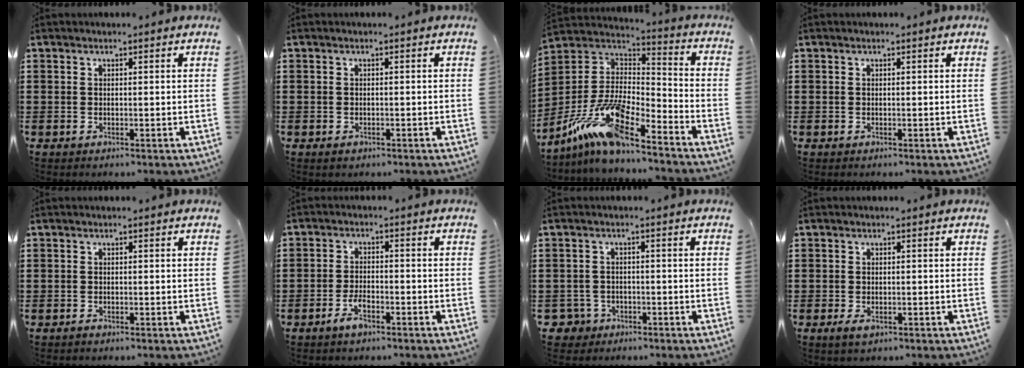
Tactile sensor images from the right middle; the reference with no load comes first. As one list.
[{"total": 0.7, "force": [-0.5, 0.5, 0.2], "torque": [-0.004, 0.002, -0.010]}, {"total": 13.9, "force": [-10.4, 2.7, 8.8], "torque": [-0.202, 0.007, -0.209]}, {"total": 0.0}, {"total": 0.6, "force": [-0.5, 0.3, 0.2], "torque": [-0.004, 0.001, -0.012]}, {"total": 3.4, "force": [-2.4, 1.3, 2.0], "torque": [-0.049, 0.002, -0.049]}, {"total": 2.4, "force": [-1.6, 1.7, 0.4], "torque": [-0.022, -0.004, -0.036]}, {"total": 1.5, "force": [-0.8, 0.9, 0.8], "torque": [-0.025, -0.002, -0.018]}]